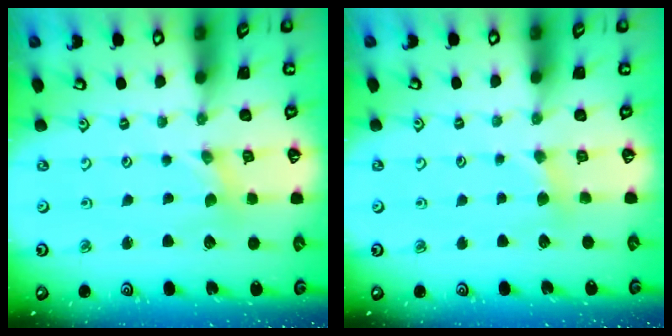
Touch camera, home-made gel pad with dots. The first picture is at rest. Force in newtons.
{"total": 2.3, "press": 2.3, "slide": 0.4}